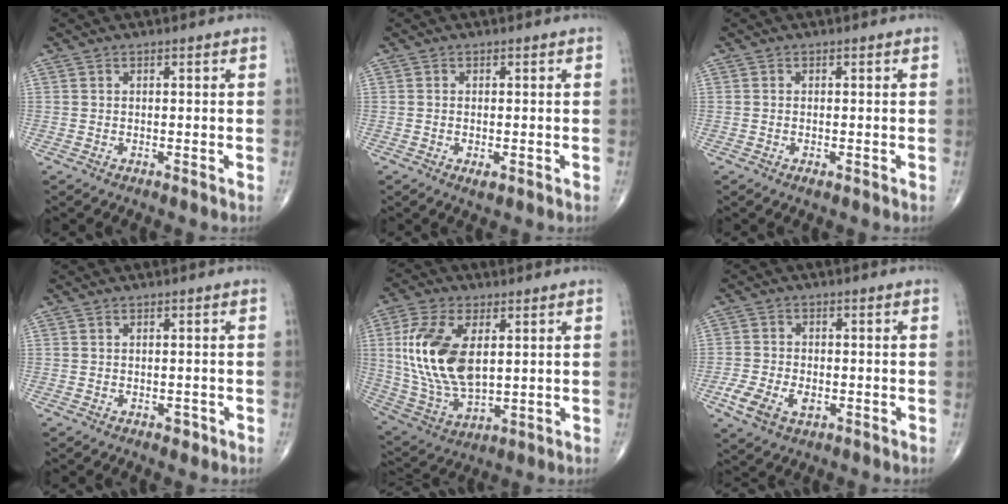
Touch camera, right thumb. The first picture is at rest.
{"total": 1.8, "force": [-0.6, 0.8, 1.5], "torque": [-0.025, -0.003, -0.009]}
{"total": 1.1, "force": [-0.4, 0.5, 0.8], "torque": [-0.017, -0.002, -0.007]}
{"total": 1.3, "force": [-0.6, 0.9, 0.8], "torque": [-0.006, 0.000, -0.008]}
{"total": 17.3, "force": [3.1, 9.4, 14.2], "torque": [-0.288, -0.015, 0.067]}
{"total": 7.3, "force": [-2.7, 4.6, 5.0], "torque": [-0.100, 0.009, -0.045]}